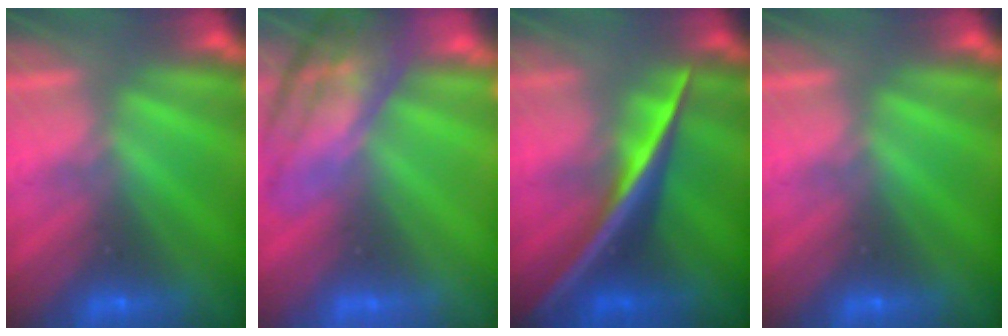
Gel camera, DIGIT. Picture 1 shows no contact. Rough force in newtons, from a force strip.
{"total": 6.9}
{"total": 2.5}
{"total": 0.0}